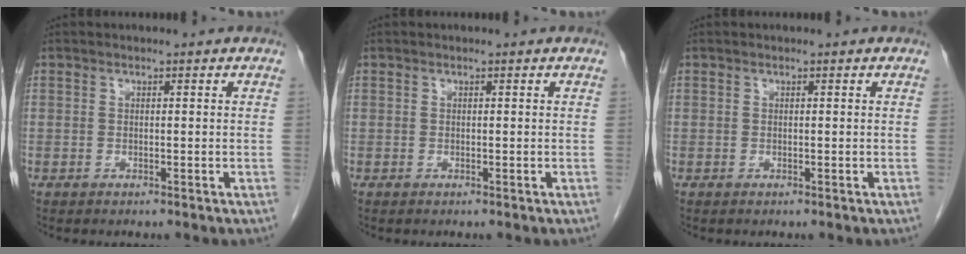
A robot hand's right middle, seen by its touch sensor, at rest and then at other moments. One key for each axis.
{"total": 0.0}
{"total": 0.0}